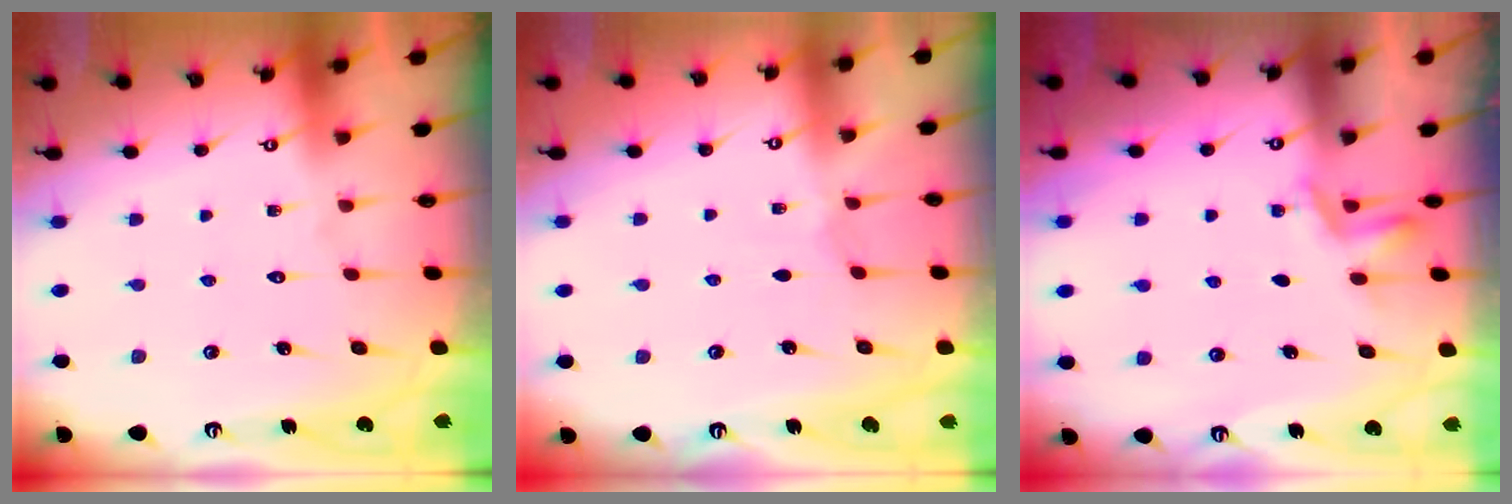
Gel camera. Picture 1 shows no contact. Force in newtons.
{"total": 1.7, "press": 1.7, "slide": 0.4}
{"total": 2.7, "press": 2.4, "slide": 1.2}